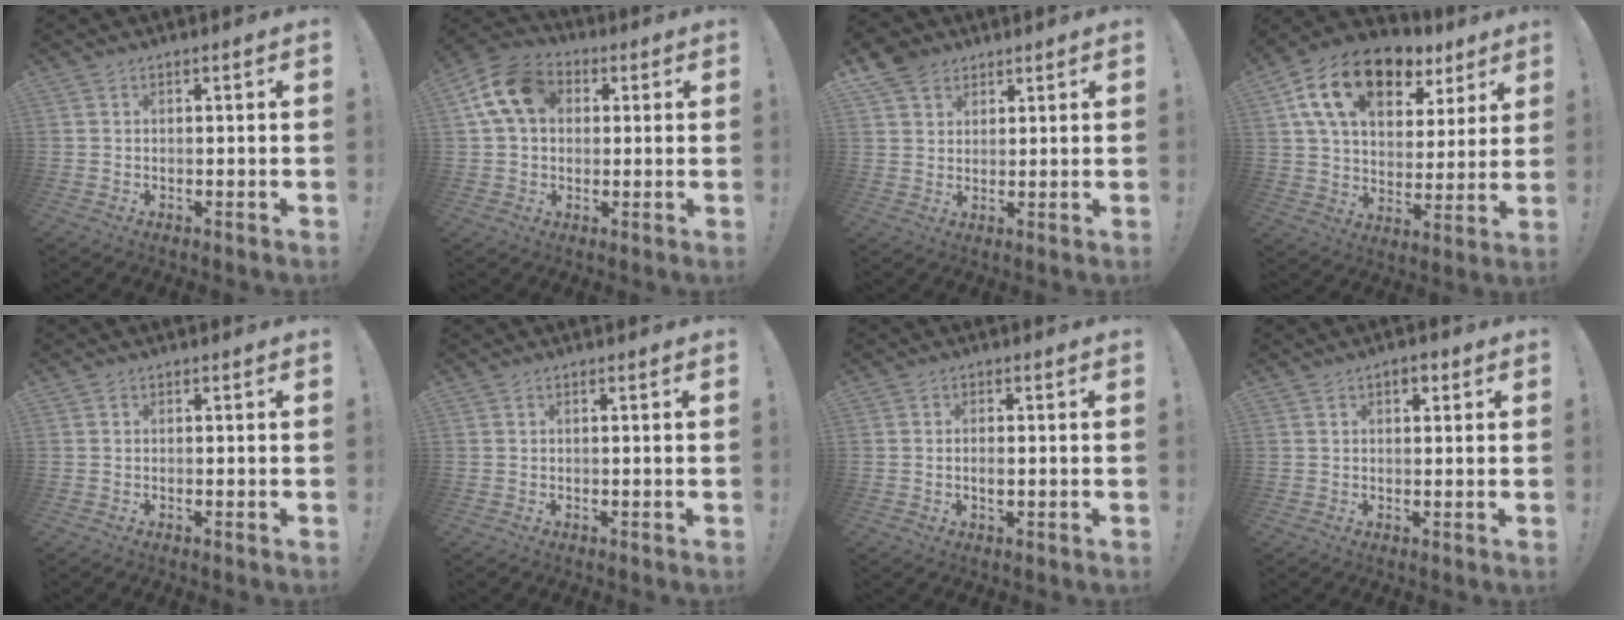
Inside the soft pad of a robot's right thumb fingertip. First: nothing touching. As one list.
[{"total": 13.6, "force": [3.7, 10.1, 8.3], "torque": [-0.155, 0.008, 0.075]}, {"total": 6.7, "force": [4.4, 4.7, 1.9], "torque": [-0.035, -0.021, 0.088]}, {"total": 18.5, "force": [10.3, 10.7, 11.0], "torque": [-0.185, -0.046, 0.184]}, {"total": 0.0}, {"total": 0.0}, {"total": 1.8, "force": [-0.4, 0.8, 1.5], "torque": [-0.019, 0.000, -0.008]}, {"total": 2.8, "force": [1.4, 1.5, 1.8], "torque": [-0.022, -0.001, 0.021]}]